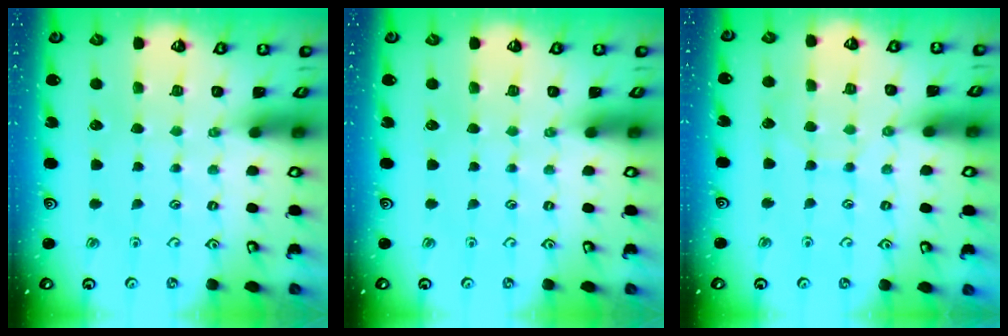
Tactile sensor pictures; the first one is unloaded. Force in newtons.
{"total": 0.0}
{"total": 2.6, "press": 2.6, "slide": 0.3}